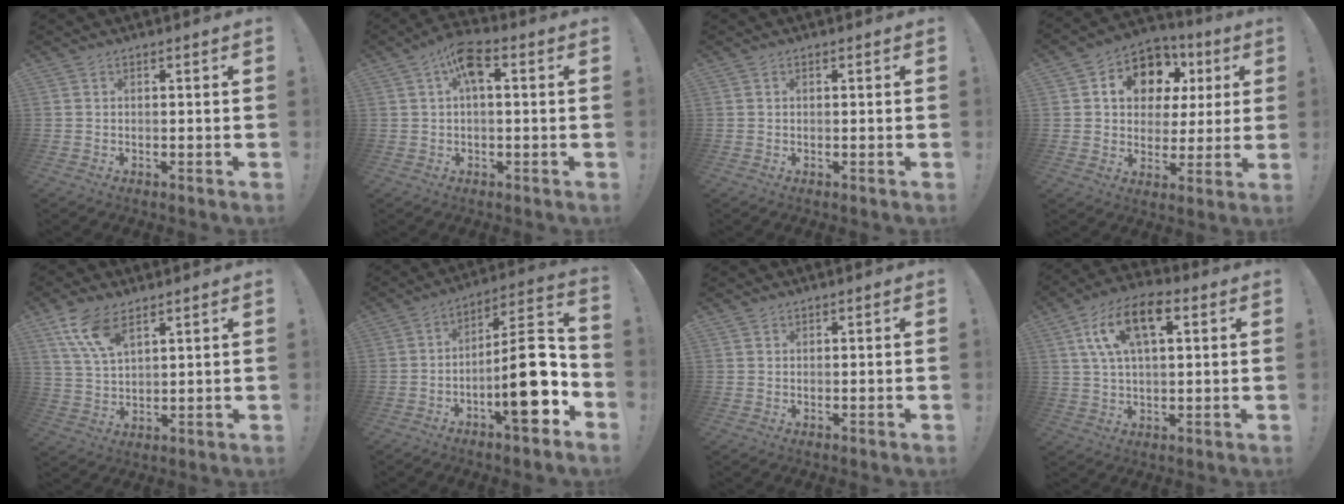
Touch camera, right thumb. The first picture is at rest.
{"total": 7.6, "force": [1.8, 3.1, 6.7], "torque": [-0.118, 0.006, 0.032]}
{"total": 0.0}
{"total": 12.1, "force": [5.2, 9.5, 5.5], "torque": [-0.091, -0.030, 0.105]}
{"total": 10.2, "force": [6.4, 4.6, 6.4], "torque": [-0.120, -0.022, 0.123]}
{"total": 20.3, "force": [-5.0, 6.5, 18.6], "torque": [-0.265, 0.034, -0.074]}
{"total": 0.9, "force": [0.8, 0.4, 0.1], "torque": [0.005, -0.004, 0.014]}
{"total": 14.3, "force": [5.3, 7.1, 11.2], "torque": [-0.196, 0.004, 0.095]}